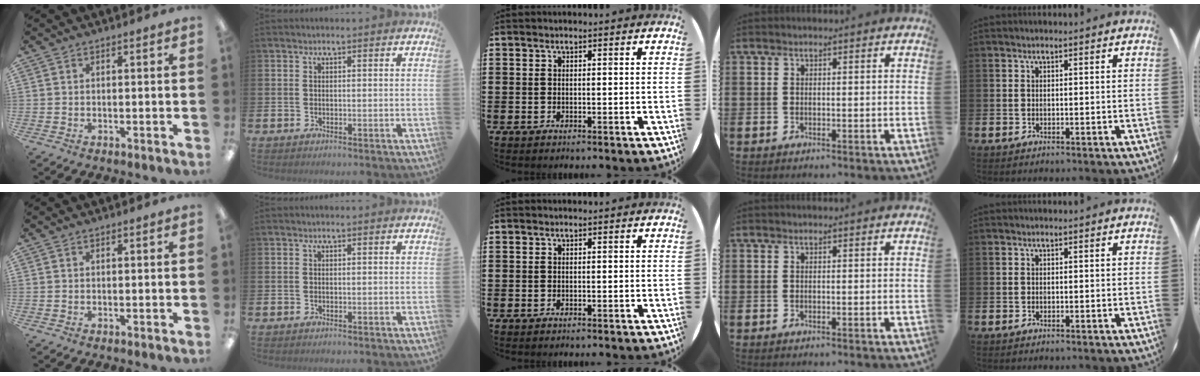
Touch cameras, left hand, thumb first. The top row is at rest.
{}